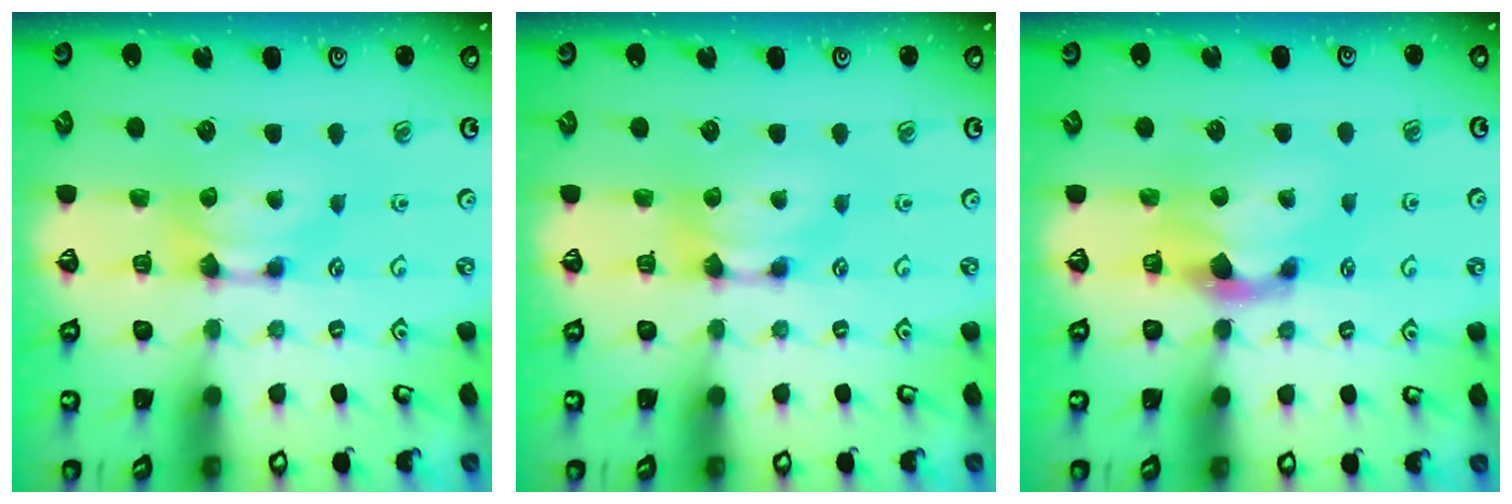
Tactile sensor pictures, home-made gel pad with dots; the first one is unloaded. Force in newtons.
{"total": 0.0}
{"total": 1.7, "press": 1.0, "slide": 1.4}